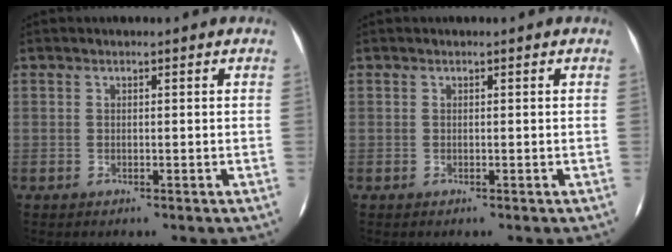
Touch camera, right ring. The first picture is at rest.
{"total": 0.0}